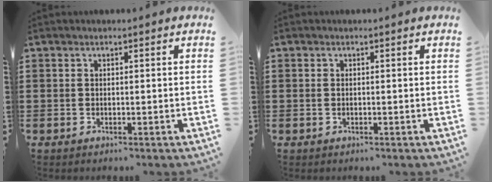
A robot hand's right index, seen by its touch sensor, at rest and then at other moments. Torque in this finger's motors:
{"motor_torque": [-0.05, 0.59, -0.03, -0.01]}